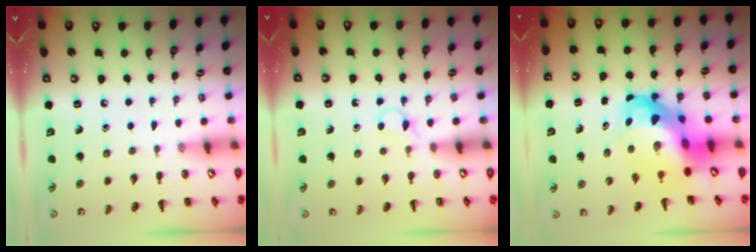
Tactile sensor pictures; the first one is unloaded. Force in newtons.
{"total": 2.8, "press": 2.7, "slide": 0.8}
{"total": 10.3, "press": 9.8, "slide": 3.0}